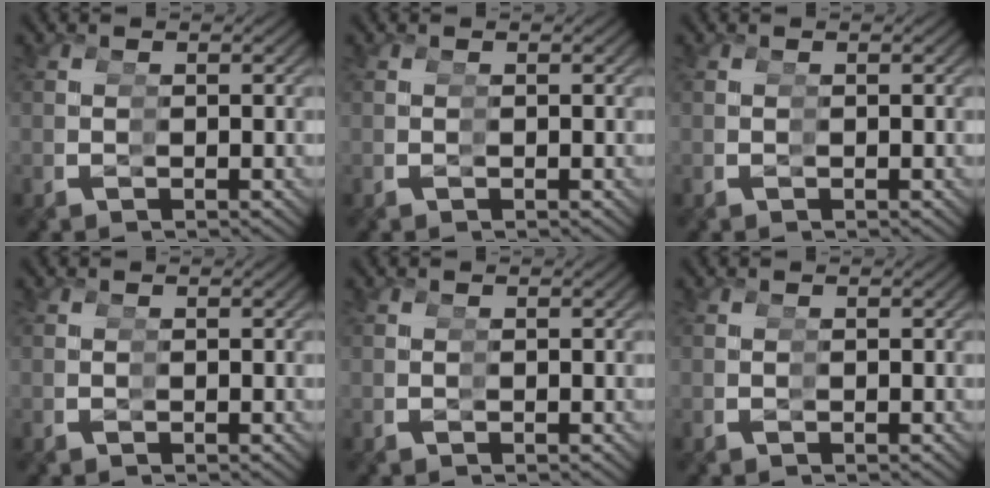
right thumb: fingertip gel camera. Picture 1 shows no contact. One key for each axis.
{"total": 0.0}
{"total": 0.0}
{"total": 0.0}
{"total": 0.0}
{"total": 0.0}